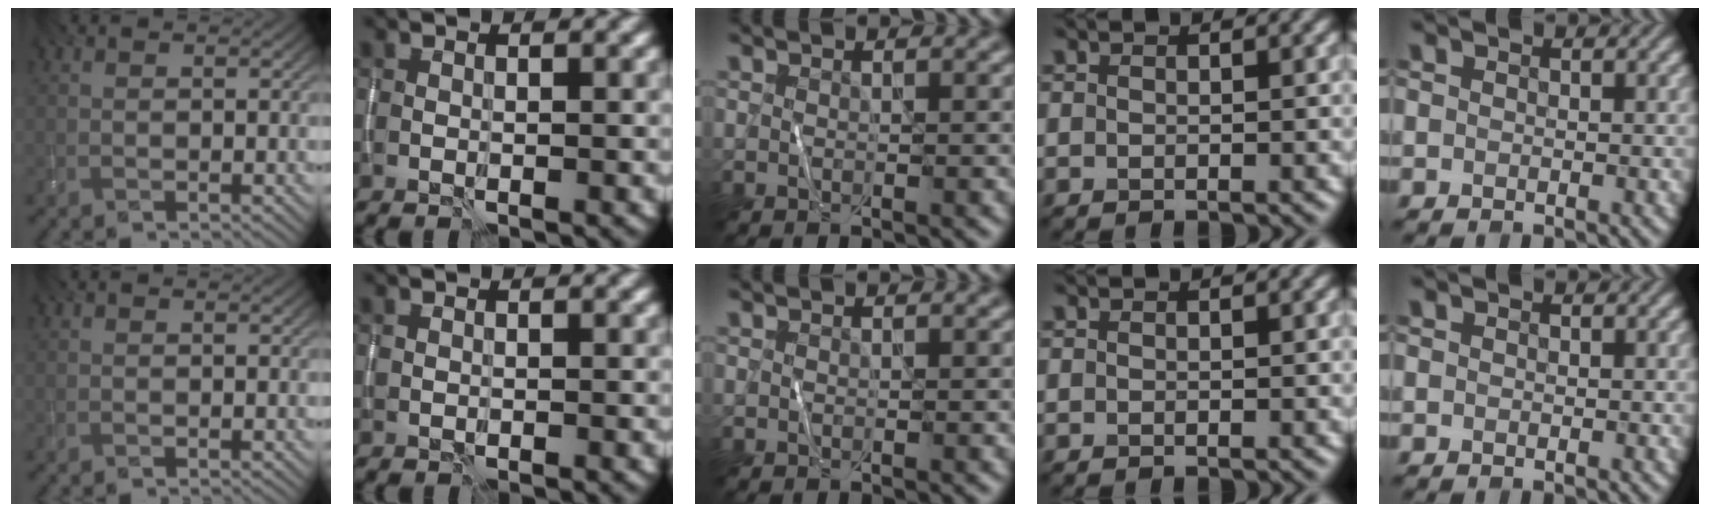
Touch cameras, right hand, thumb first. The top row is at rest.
{}